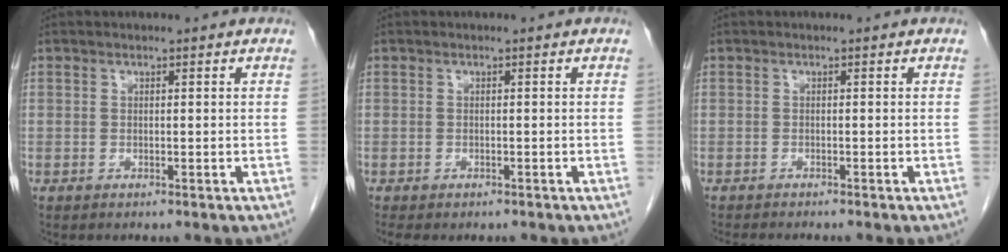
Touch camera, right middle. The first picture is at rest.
{"total": 3.2, "force": [-2.6, 1.4, 1.3], "torque": [-0.018, -0.007, -0.032]}
{"total": 3.5, "force": [-3.2, -0.1, 1.5], "torque": [-0.017, -0.007, -0.048]}